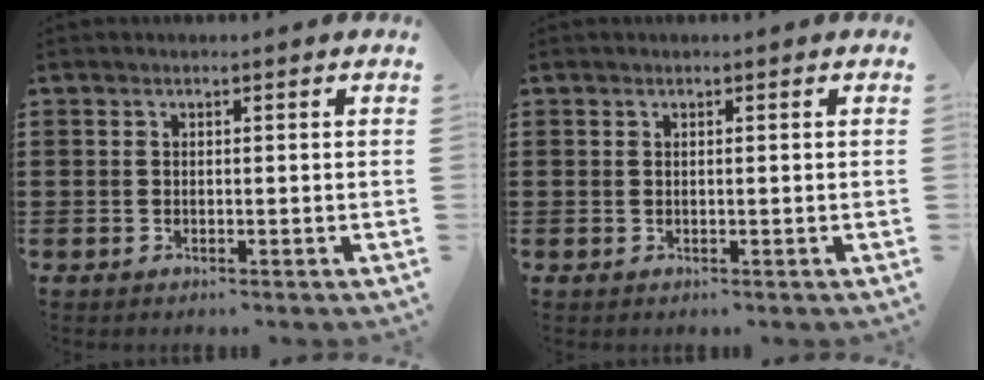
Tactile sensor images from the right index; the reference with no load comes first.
{"total": 0.0}